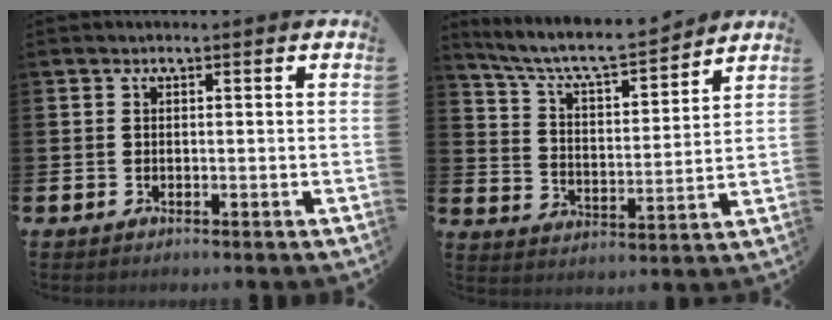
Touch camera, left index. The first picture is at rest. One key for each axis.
{"total": 7.6, "fx": 7.0, "fy": 1.2, "fz": 2.6, "tx": -0.086, "ty": -0.052, "tz": 0.120}